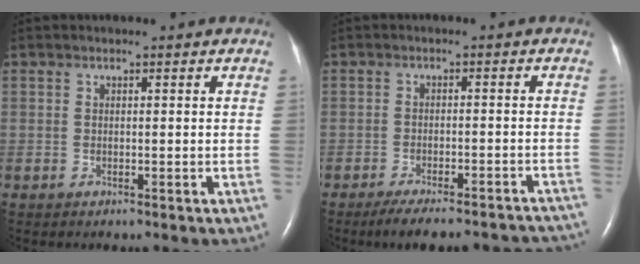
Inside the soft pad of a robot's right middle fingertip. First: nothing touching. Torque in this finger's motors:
{"motor_torque": [0.42, -0.49, 0.03, 0.02]}